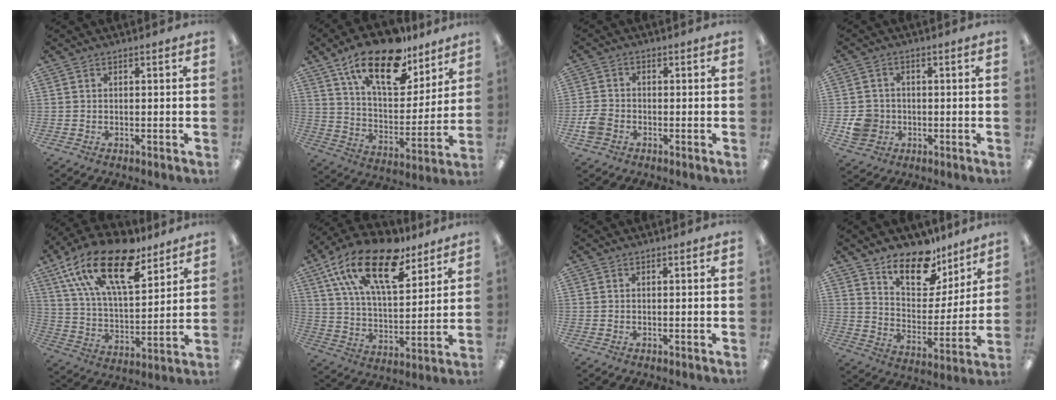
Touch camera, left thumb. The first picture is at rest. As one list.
[{"total": 21.5, "force": [14.6, 9.2, 12.7], "torque": [-0.208, -0.081, 0.251]}, {"total": 4.7, "force": [-2.0, 3.6, 2.2], "torque": [-0.031, 0.011, -0.036]}, {"total": 6.6, "force": [-1.1, 6.2, 2.0], "torque": [-0.030, 0.015, -0.015]}, {"total": 22.3, "force": [14.2, 9.4, 14.4], "torque": [-0.260, -0.073, 0.248]}, {"total": 21.5, "force": [13.6, 9.3, 13.8], "torque": [-0.249, -0.067, 0.236]}, {"total": 0.0}, {"total": 14.2, "force": [11.2, 6.7, 5.8], "torque": [-0.094, -0.080, 0.203]}]